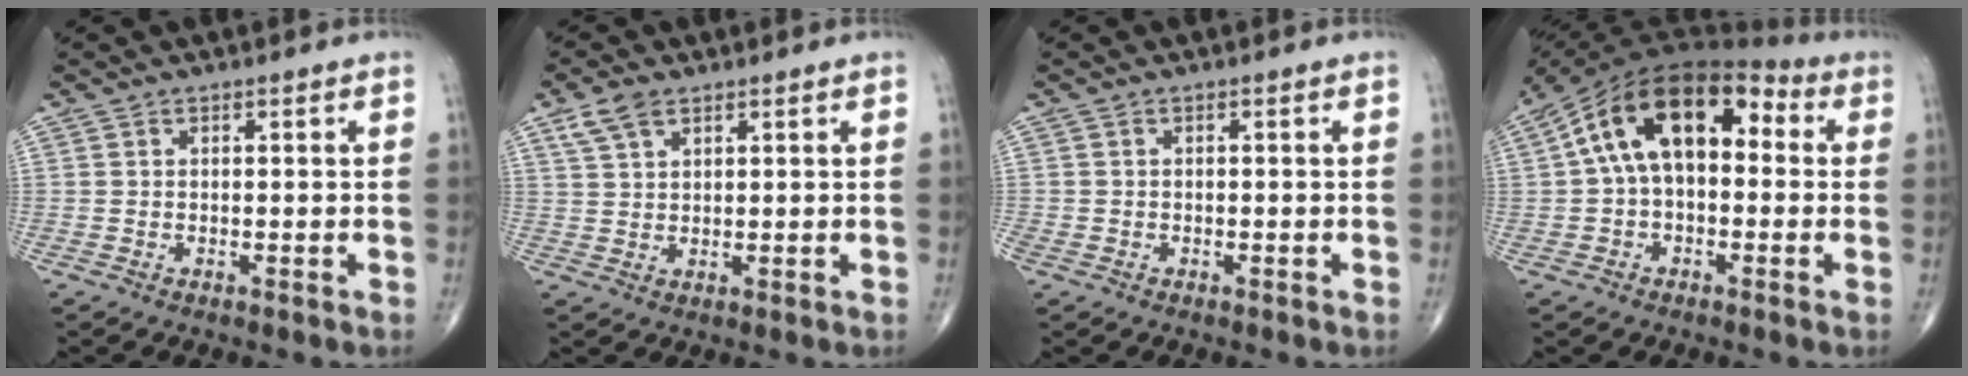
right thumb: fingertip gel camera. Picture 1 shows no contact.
{"total": 4.5, "force": [2.7, 2.4, 2.6], "torque": [-0.050, 0.001, 0.058]}
{"total": 1.3, "force": [-0.6, 1.1, 0.5], "torque": [-0.016, 0.001, -0.010]}
{"total": 16.3, "force": [2.3, 9.5, 13.0], "torque": [-0.208, 0.049, 0.025]}